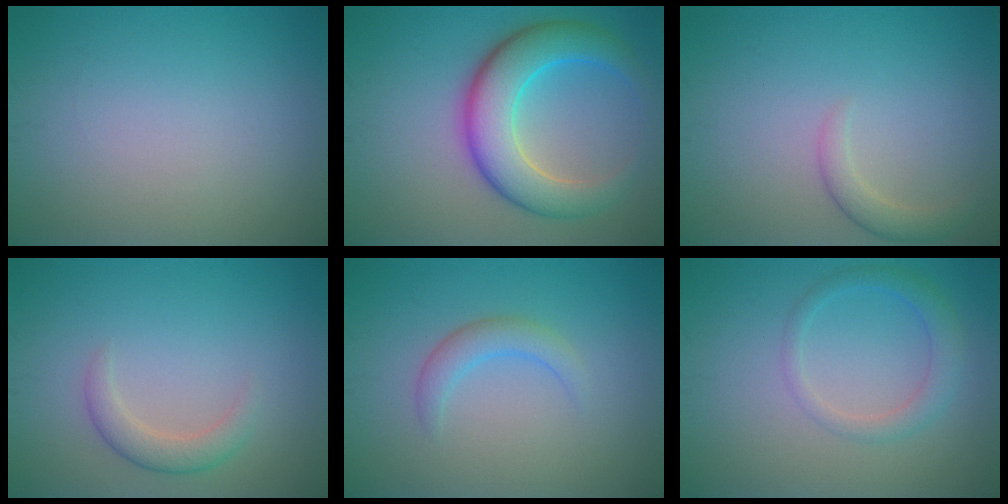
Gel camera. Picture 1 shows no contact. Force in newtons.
{"total": 7.7, "press": 7.7, "slide": 0.3}
{"total": 1.8, "press": 1.8, "slide": 0.1}
{"total": 2.3, "press": 2.3, "slide": 0.1}
{"total": 2.1, "press": 2.1, "slide": 0.2}
{"total": 2.3, "press": 2.3, "slide": 0.1}